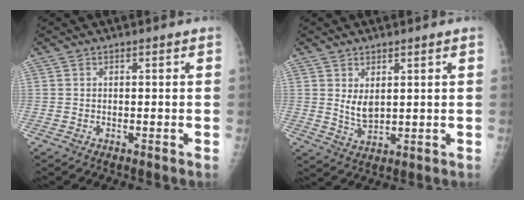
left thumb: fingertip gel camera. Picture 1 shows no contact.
{"total": 4.1, "force": [1.4, 2.1, 3.2], "torque": [-0.052, -0.019, 0.035]}